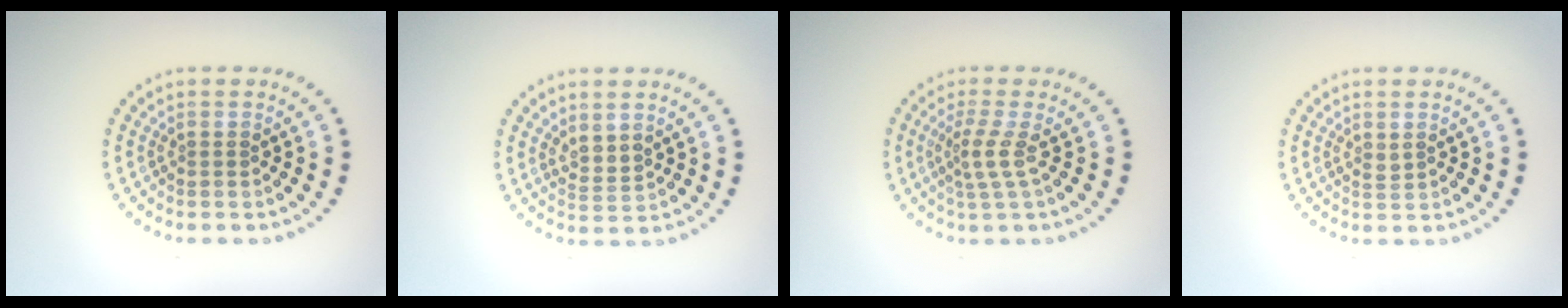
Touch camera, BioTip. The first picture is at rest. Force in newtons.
{"total": 1.7, "press": 1.3, "slide": 1.1}
{"total": 2.2, "press": 1.4, "slide": 1.6}
{"total": 0.6, "press": 0.6, "slide": 0.2}